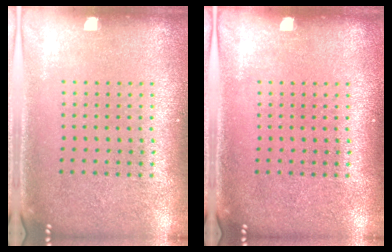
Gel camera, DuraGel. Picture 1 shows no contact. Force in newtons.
{"total": 0.0}